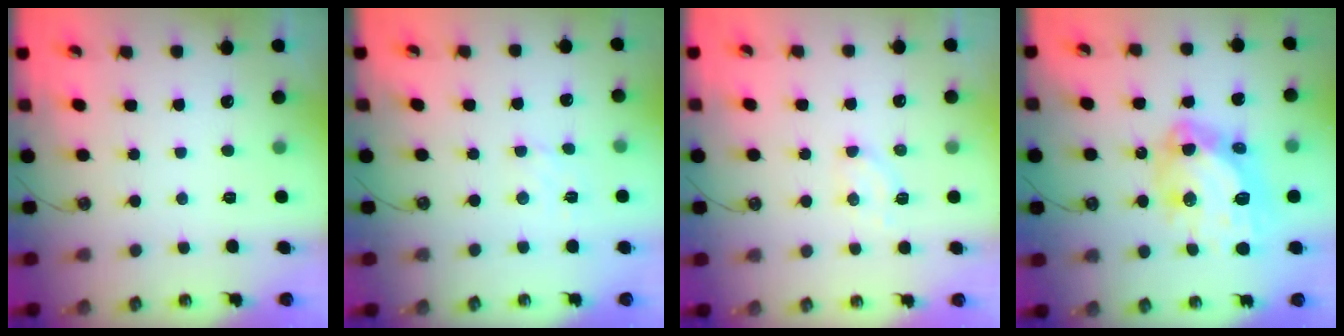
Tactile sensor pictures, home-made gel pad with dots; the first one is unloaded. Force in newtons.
{"total": 2.9, "press": 2.8, "slide": 0.6}
{"total": 6.0, "press": 5.9, "slide": 1.0}
{"total": 17.4, "press": 17.3, "slide": 2.2}